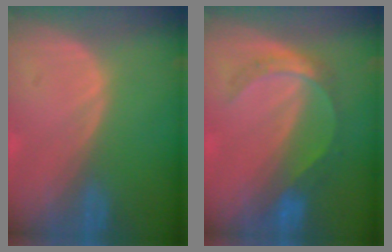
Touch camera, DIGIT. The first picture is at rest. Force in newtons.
{"total": 5.5, "press": 5.0, "slide": 2.2}